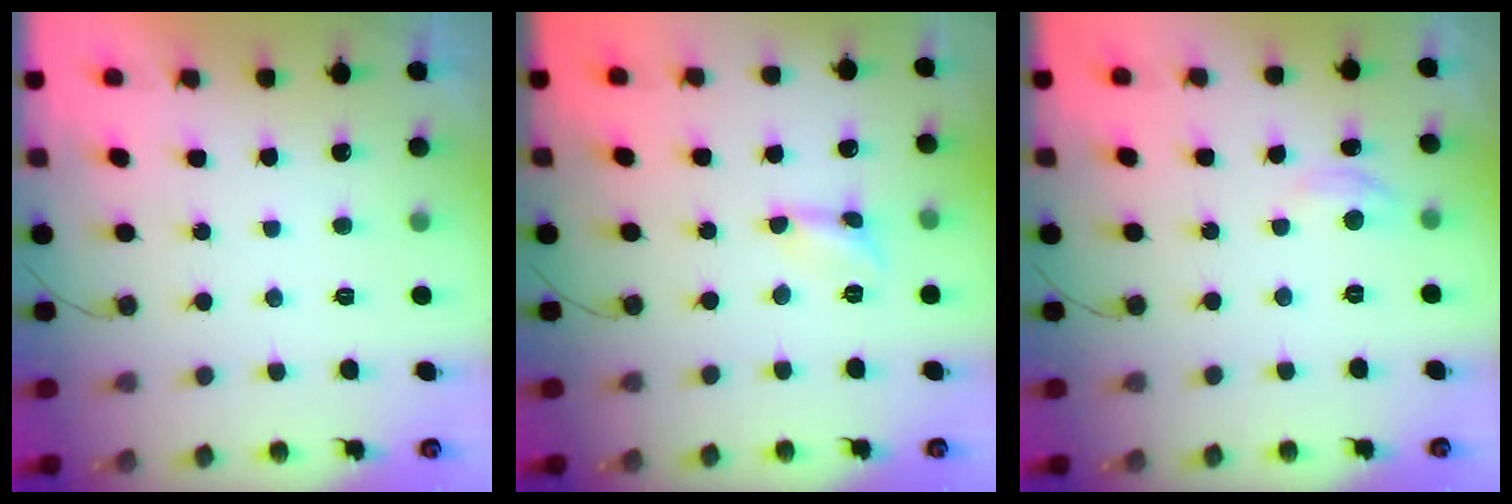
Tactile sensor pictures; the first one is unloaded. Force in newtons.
{"total": 2.8, "press": 2.7, "slide": 0.3}
{"total": 5.2, "press": 5.2, "slide": 0.5}